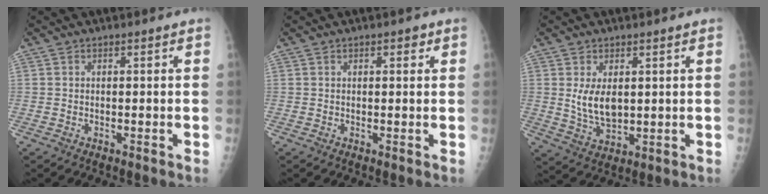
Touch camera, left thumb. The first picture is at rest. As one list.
[{"total": 1.4, "force": [0.9, 0.7, 0.9], "torque": [-0.003, -0.002, 0.009]}, {"total": 6.6, "force": [1.6, 3.8, 5.2], "torque": [-0.082, -0.020, 0.043]}]